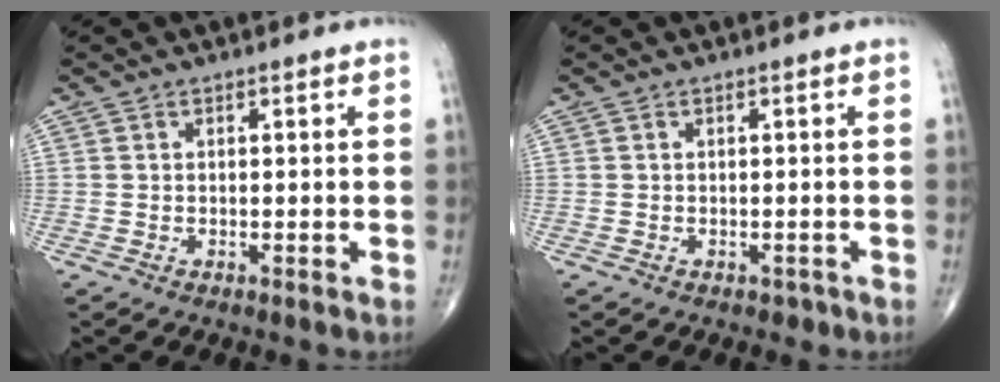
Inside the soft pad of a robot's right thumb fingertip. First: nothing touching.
{"total": 0.8, "force": [-0.4, 0.7, 0.2], "torque": [0.004, 0.003, -0.006]}